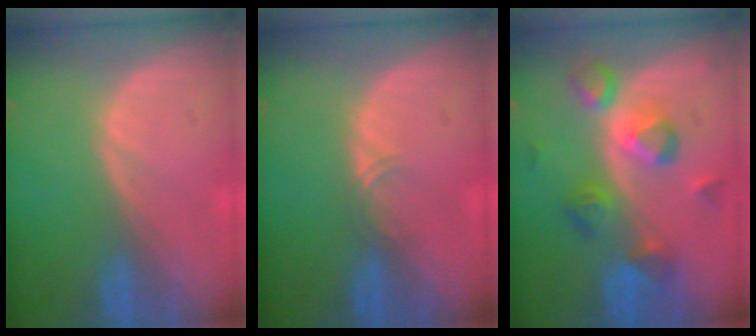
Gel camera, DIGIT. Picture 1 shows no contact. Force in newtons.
{"total": 1.1, "press": 1.0, "slide": 0.6}
{"total": 7.4, "press": 7.3, "slide": 0.8}